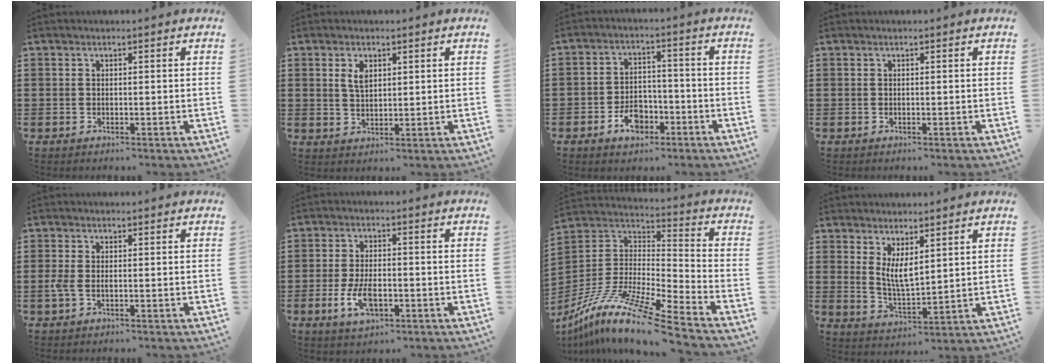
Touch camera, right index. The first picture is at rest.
{"total": 2.9, "force": [1.2, 1.5, 2.1], "torque": [-0.047, 0.005, 0.021]}
{"total": 5.3, "force": [-2.8, 3.5, 2.9], "torque": [-0.047, 0.007, -0.054]}
{"total": 0.0}
{"total": 1.9, "force": [-0.5, 0.7, 1.7], "torque": [-0.046, -0.006, -0.013]}
{"total": 5.6, "force": [-1.9, 2.8, 4.6], "torque": [-0.102, -0.001, -0.038]}
{"total": 12.8, "force": [-10.5, 0.0, 7.4], "torque": [-0.159, -0.005, -0.211]}
{"total": 4.9, "force": [2.1, 1.8, 4.1], "torque": [-0.084, -0.002, 0.039]}